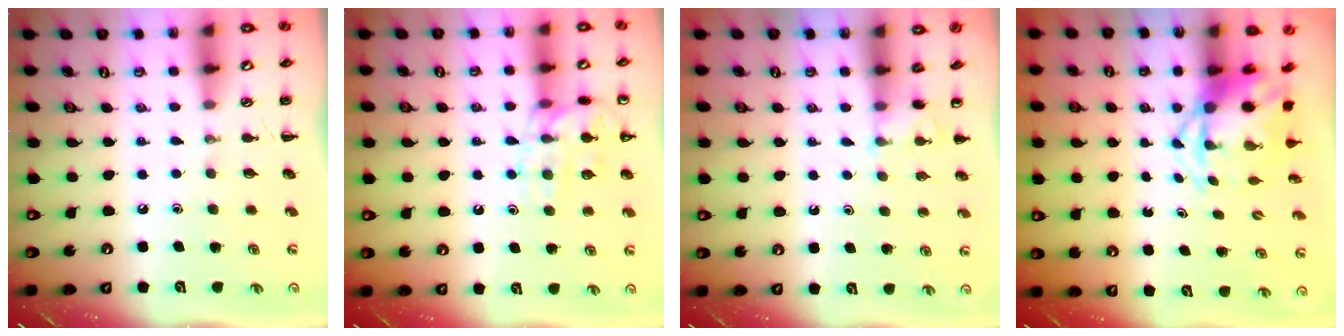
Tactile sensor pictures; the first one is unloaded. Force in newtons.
{"total": 13.4, "press": 13.4, "slide": 1.3}
{"total": 4.2, "press": 4.1, "slide": 1.1}
{"total": 4.5, "press": 4.4, "slide": 1.1}